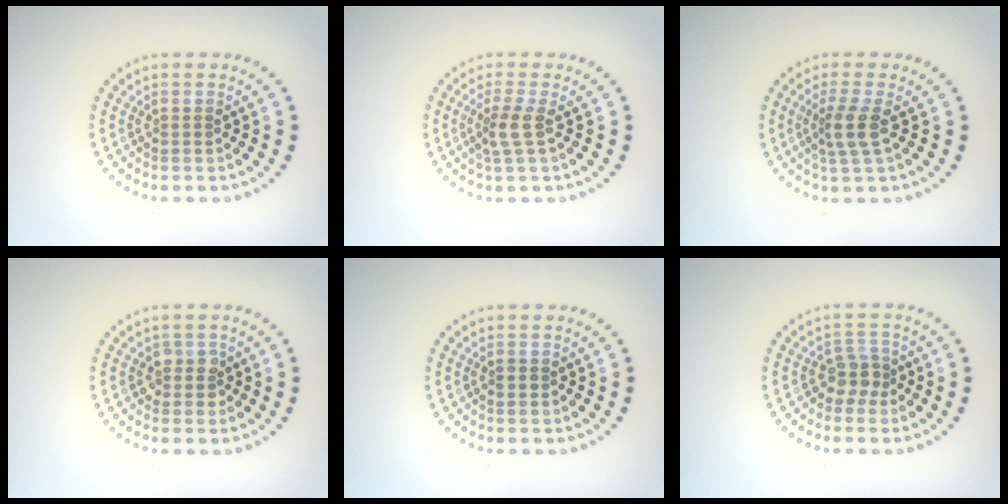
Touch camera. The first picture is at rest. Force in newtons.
{"total": 2.0, "press": 1.6, "slide": 1.2}
{"total": 2.5, "press": 2.0, "slide": 1.5}
{"total": 1.8, "press": 1.6, "slide": 0.7}
{"total": 1.1, "press": 1.0, "slide": 0.2}
{"total": 2.1, "press": 1.7, "slide": 1.3}